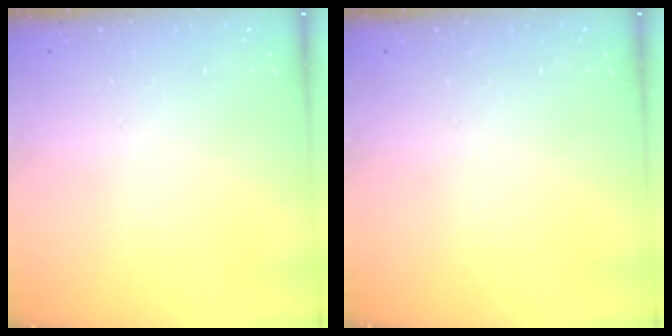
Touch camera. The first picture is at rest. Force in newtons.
{"total": 0.0}